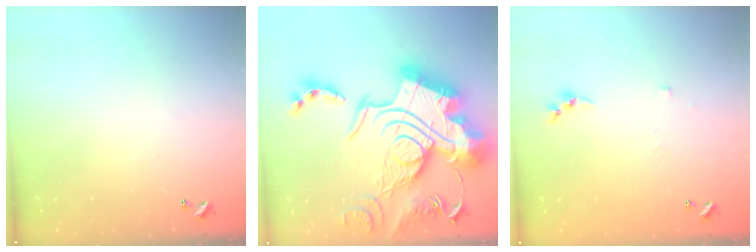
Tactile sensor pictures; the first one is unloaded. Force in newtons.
{"total": 0.7, "press": 0.7, "slide": 0.1}
{"total": 3.7, "press": 3.7, "slide": 0.5}